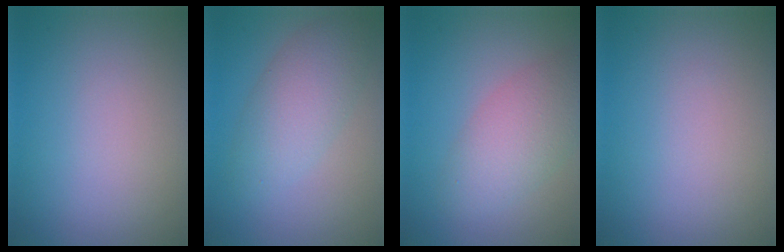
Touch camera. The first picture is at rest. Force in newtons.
{"total": 4.4, "press": 4.4, "slide": 0.2}
{"total": 4.4, "press": 4.4, "slide": 0.2}
{"total": 0.0}